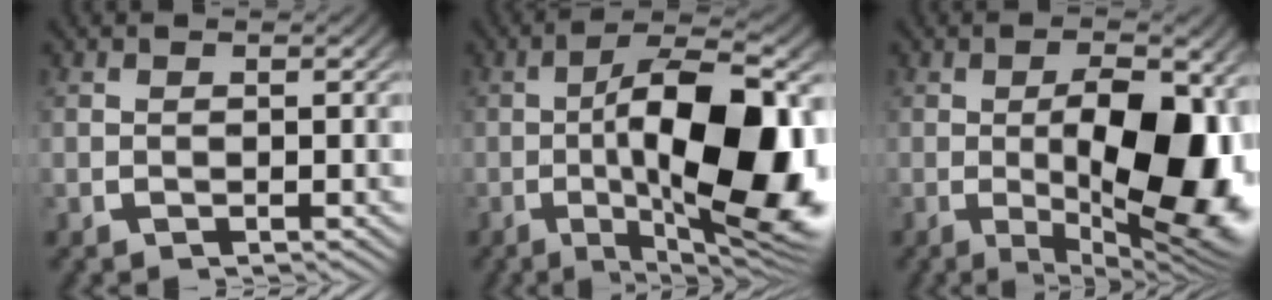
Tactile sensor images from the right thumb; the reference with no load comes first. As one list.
[{"total": 18.1, "force": [-2.5, 7.9, 16.1], "torque": [-0.255, -0.026, -0.026]}, {"total": 14.8, "force": [-2.5, 6.7, 13.0], "torque": [-0.192, -0.032, -0.022]}]